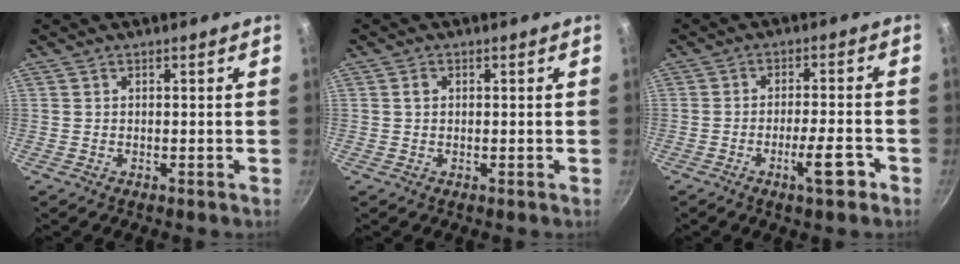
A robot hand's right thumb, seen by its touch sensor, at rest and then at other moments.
{"total": 1.3, "force": [0.3, 1.1, 0.7], "torque": [-0.009, 0.004, 0.004]}
{"total": 6.7, "force": [-3.3, 1.5, 5.6], "torque": [-0.075, 0.021, -0.051]}